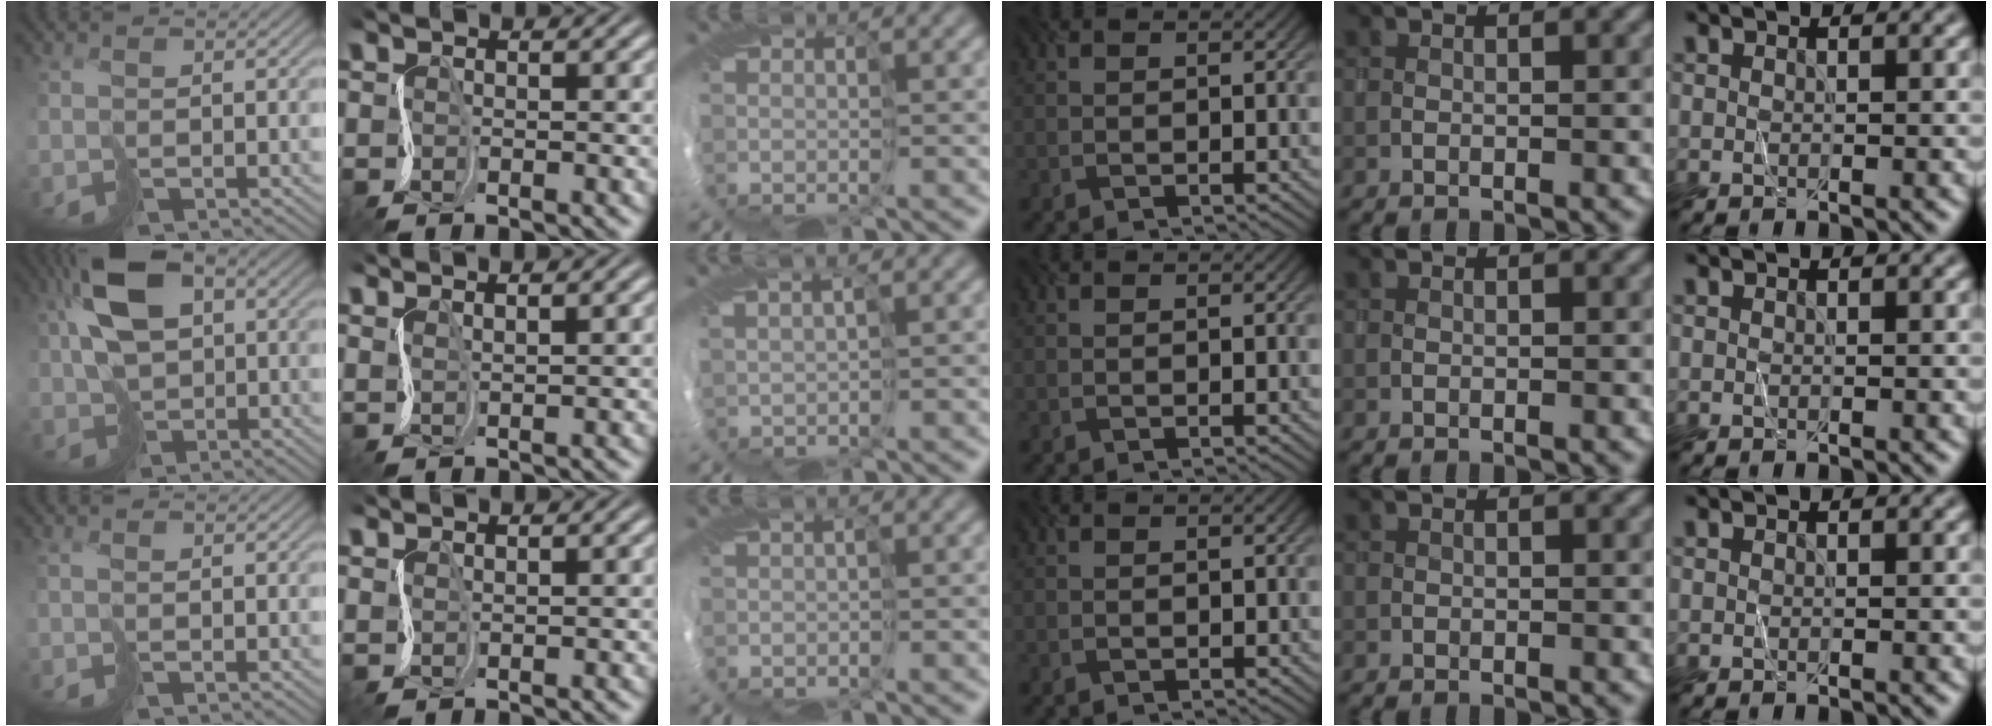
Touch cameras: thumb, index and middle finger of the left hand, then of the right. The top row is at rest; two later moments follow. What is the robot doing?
{"motion": "cut", "object": "receipt paper"}